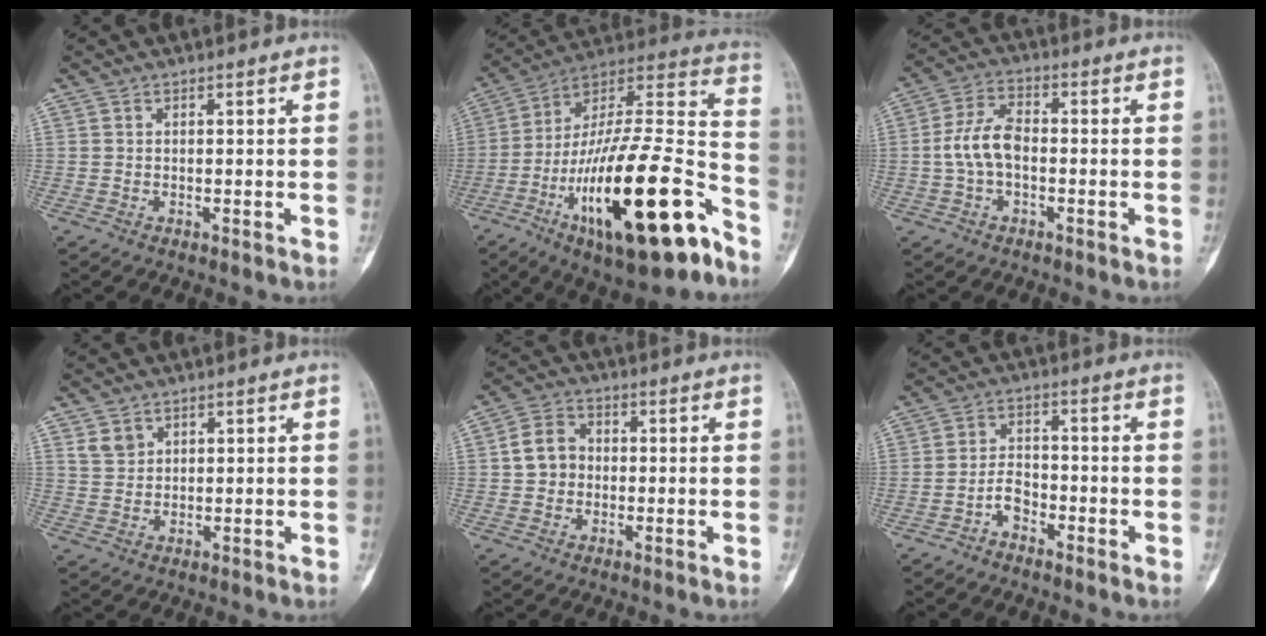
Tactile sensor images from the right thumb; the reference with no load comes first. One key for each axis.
{"total": 31.8, "fx": -14.5, "fy": 10.4, "fz": 26.3, "tx": -0.415, "ty": 0.076, "tz": -0.228}
{"total": 7.9, "fx": -0.9, "fy": 4.5, "fz": 6.4, "tx": -0.130, "ty": 0.025, "tz": -0.023}
{"total": 3.0, "fx": 1.9, "fy": 2.2, "fz": 1.0, "tx": -0.006, "ty": -0.009, "tz": 0.042}
{"total": 6.2, "fx": 0.0, "fy": 5.3, "fz": 3.2, "tx": -0.044, "ty": 0.016, "tz": -0.008}
{"total": 3.8, "fx": -2.4, "fy": 2.2, "fz": 1.8, "tx": -0.017, "ty": 0.023, "tz": -0.049}